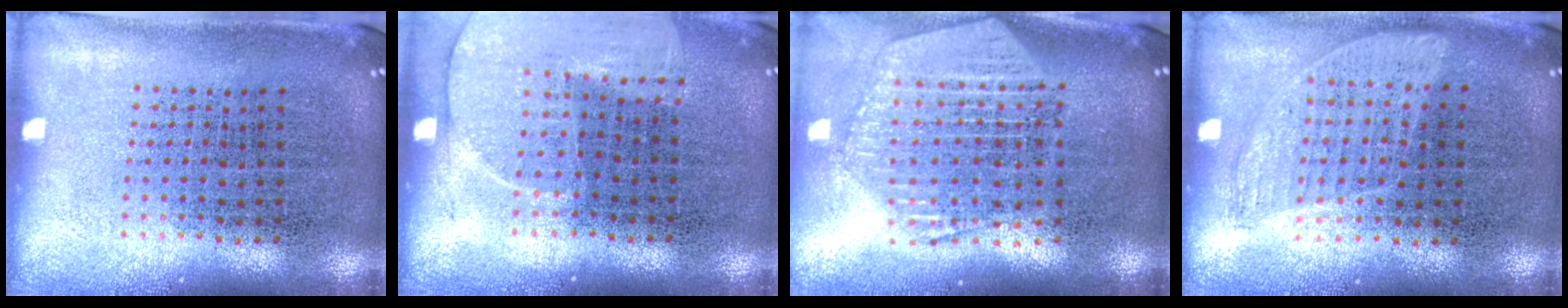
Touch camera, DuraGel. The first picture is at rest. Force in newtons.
{"total": 1.3, "press": 1.3, "slide": 0.3}
{"total": 2.6, "press": 2.2, "slide": 1.3}
{"total": 0.9, "press": 0.8, "slide": 0.4}